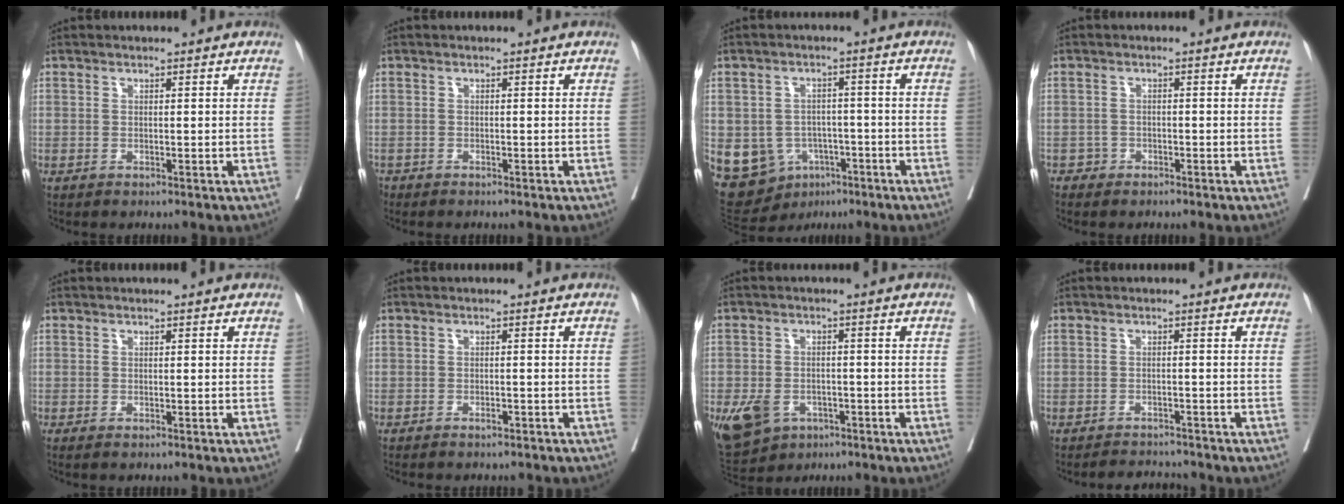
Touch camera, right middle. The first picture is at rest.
{"total": 0.9, "force": [-0.8, 0.4, 0.1], "torque": [-0.008, -0.002, -0.015]}
{"total": 11.5, "force": [-4.3, 9.8, 4.1], "torque": [-0.087, 0.019, -0.051]}
{"total": 1.3, "force": [-0.9, 0.9, -0.1], "torque": [0.003, 0.006, -0.019]}
{"total": 0.0}
{"total": 1.8, "force": [-1.5, 0.5, 0.9], "torque": [-0.018, -0.002, -0.016]}
{"total": 10.2, "force": [-4.8, 7.6, 4.8], "torque": [-0.116, 0.000, -0.066]}
{"total": 2.5, "force": [-2.5, 0.1, -0.2], "torque": [0.002, -0.009, -0.039]}